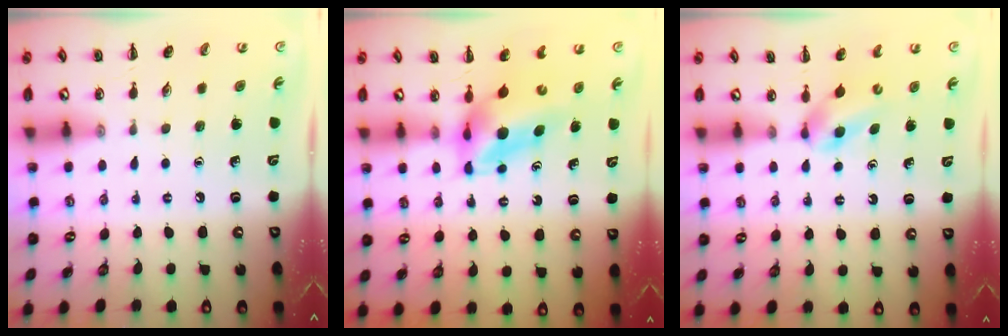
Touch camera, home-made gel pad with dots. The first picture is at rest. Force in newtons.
{"total": 4.6, "press": 4.5, "slide": 1.1}
{"total": 2.8, "press": 2.5, "slide": 1.3}